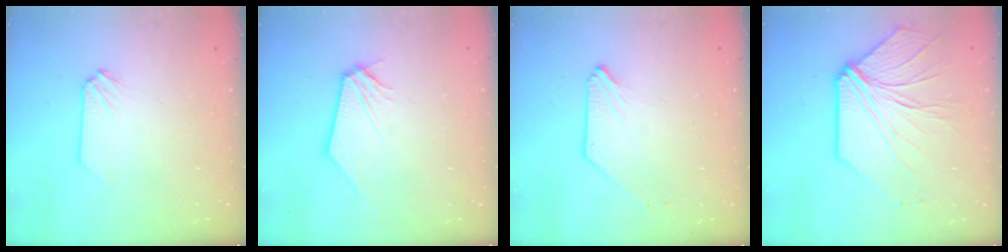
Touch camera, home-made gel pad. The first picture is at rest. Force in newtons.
{"total": 0.0}
{"total": 0.0}
{"total": 11.5, "press": 11.4, "slide": 1.8}